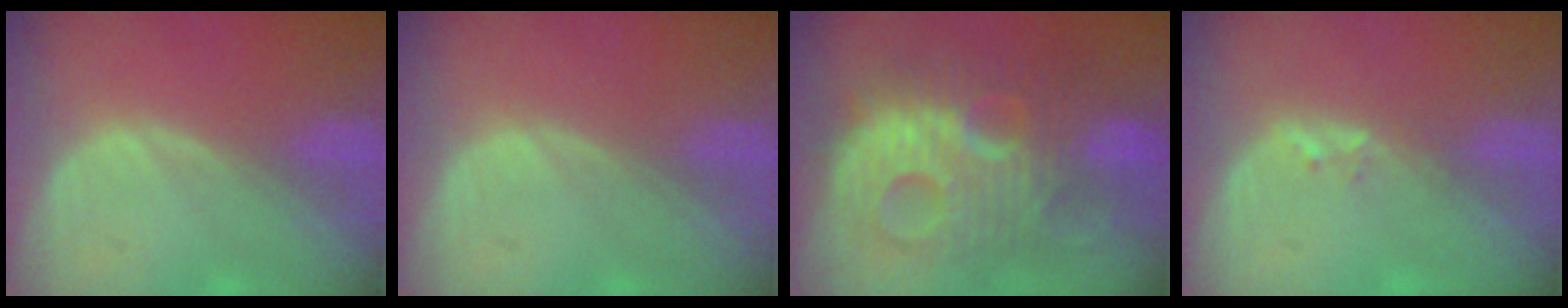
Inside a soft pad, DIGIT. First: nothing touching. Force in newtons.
{"total": 0.0}
{"total": 12.5, "press": 12.5, "slide": 1.0}
{"total": 1.4, "press": 1.3, "slide": 0.7}